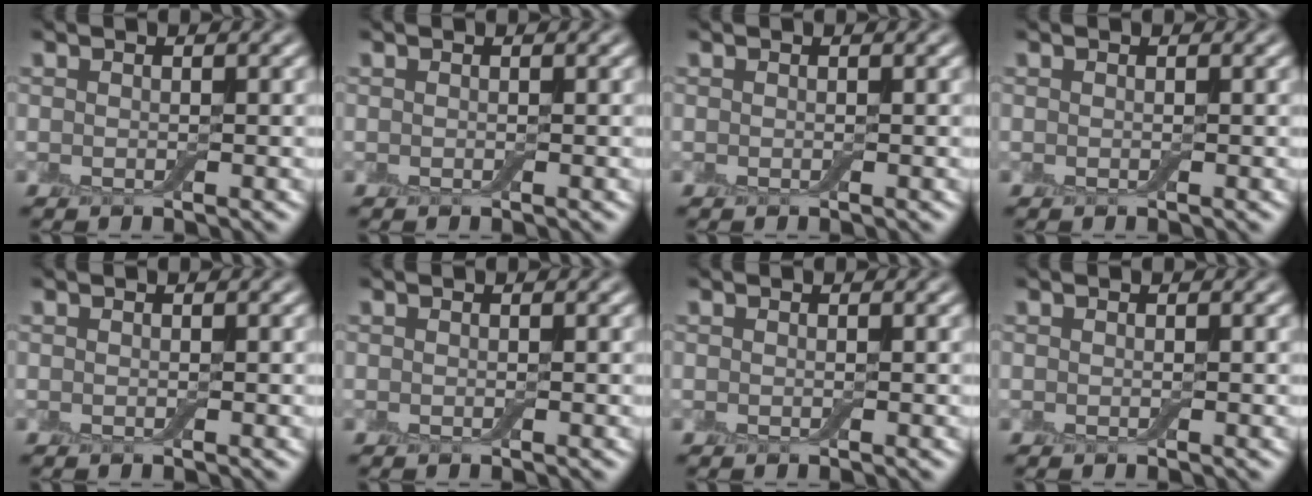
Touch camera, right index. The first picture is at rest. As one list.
[{"total": 0.0}, {"total": 0.0}, {"total": 0.0}, {"total": 0.0}, {"total": 0.0}, {"total": 0.0}, {"total": 0.0}]